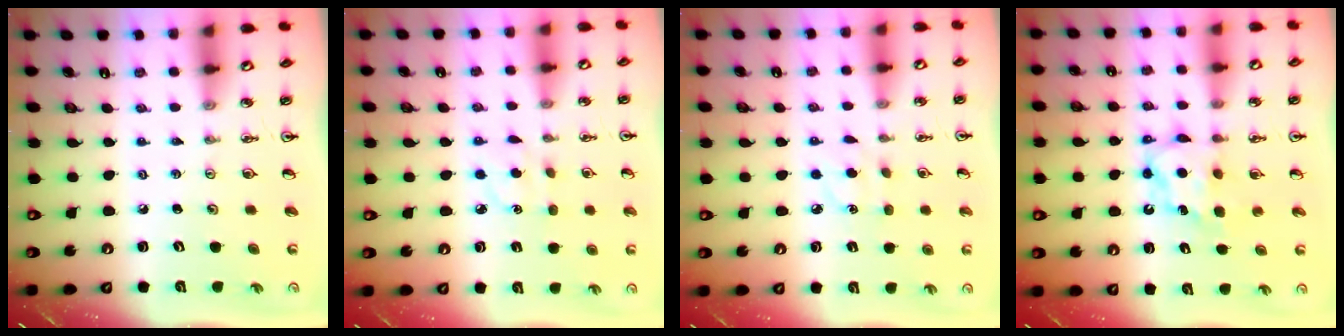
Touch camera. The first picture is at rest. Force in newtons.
{"total": 3.5, "press": 3.5, "slide": 0.5}
{"total": 5.3, "press": 5.3, "slide": 0.6}
{"total": 6.2, "press": 6.2, "slide": 0.3}